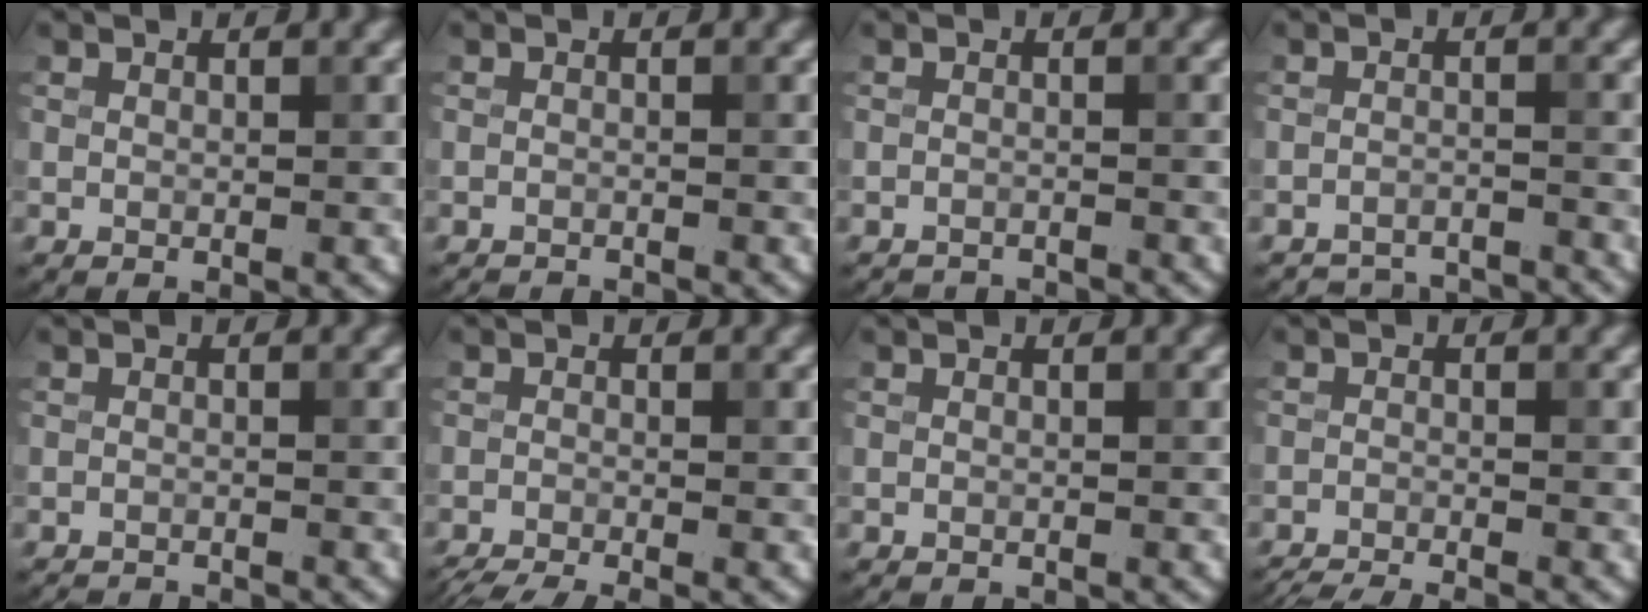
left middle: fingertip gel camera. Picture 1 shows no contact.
{"total": 2.4, "force": [-2.4, 0.2, 0.4], "torque": [-0.003, -0.009, -0.036]}
{"total": 3.2, "force": [-3.2, 0.3, 0.3], "torque": [0.000, -0.013, -0.049]}
{"total": 5.6, "force": [-5.5, 0.8, 0.5], "torque": [-0.008, -0.006, -0.079]}
{"total": 3.0, "force": [-2.9, 0.3, 0.5], "torque": [-0.008, -0.010, -0.045]}
{"total": 5.0, "force": [-4.2, 1.0, 2.6], "torque": [-0.037, -0.027, -0.069]}
{"total": 0.6, "force": [-0.6, 0.1, 0.0], "torque": [0.003, -0.003, -0.010]}
{"total": 4.7, "force": [-4.5, 0.5, 1.5], "torque": [-0.024, -0.019, -0.073]}